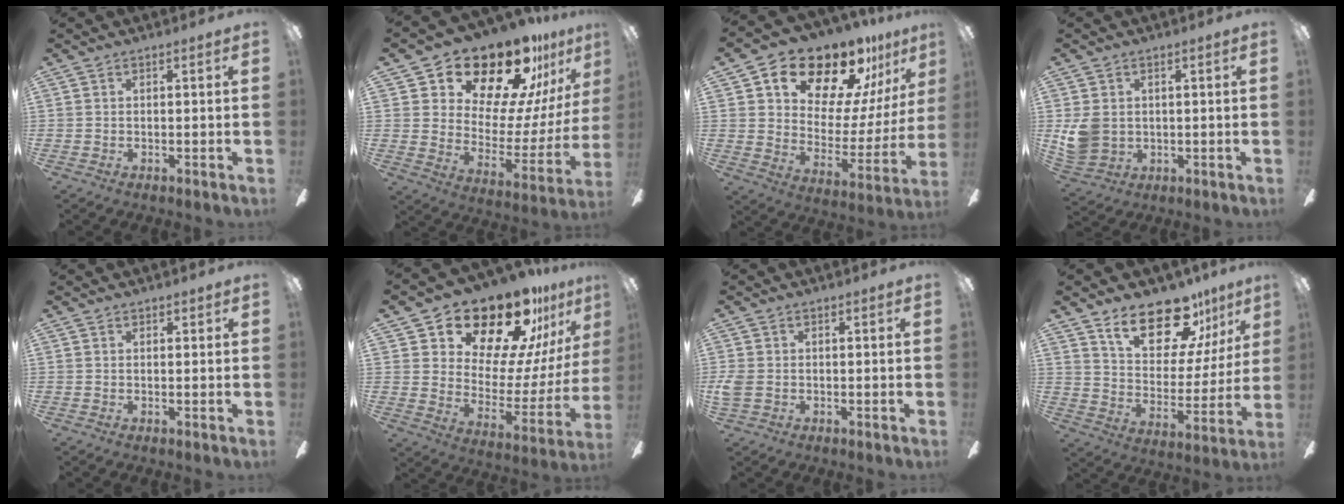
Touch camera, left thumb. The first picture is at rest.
{"total": 21.9, "force": [18.1, 8.9, 8.6], "torque": [-0.141, -0.131, 0.321]}
{"total": 18.2, "force": [14.9, 8.4, 6.2], "torque": [-0.104, -0.120, 0.258]}
{"total": 6.9, "force": [0.7, 5.9, 3.5], "torque": [-0.073, 0.008, 0.016]}
{"total": 0.8, "force": [0.6, 0.5, 0.0], "torque": [-0.001, 0.002, 0.011]}
{"total": 22.7, "force": [18.7, 9.2, 9.0], "torque": [-0.151, -0.133, 0.332]}
{"total": 3.3, "force": [-0.4, 2.5, 2.2], "torque": [-0.052, 0.002, -0.009]}
{"total": 18.3, "force": [13.6, 8.2, 9.2], "torque": [-0.139, -0.093, 0.235]}